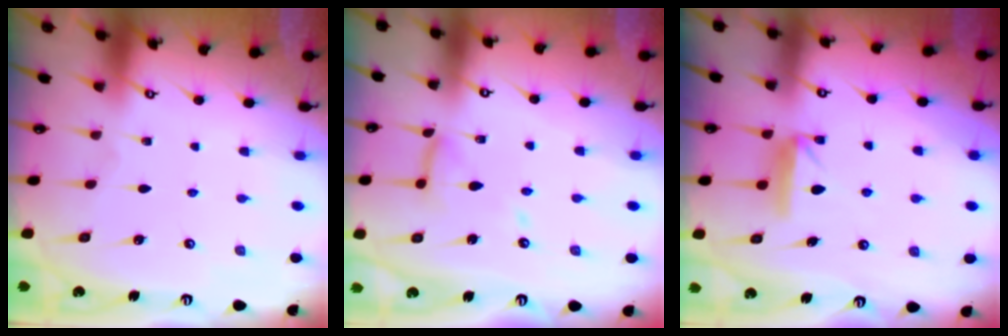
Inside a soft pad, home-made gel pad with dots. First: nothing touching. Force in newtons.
{"total": 11.1, "press": 11.1, "slide": 0.9}
{"total": 7.8, "press": 7.8, "slide": 0.2}